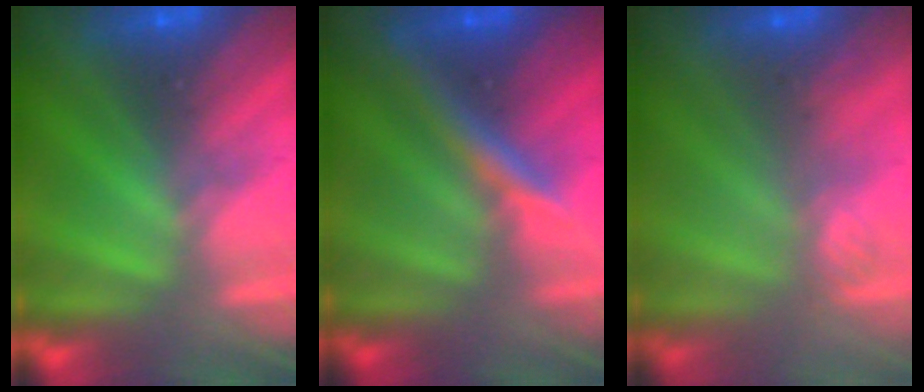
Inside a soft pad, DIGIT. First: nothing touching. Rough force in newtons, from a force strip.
{"total": 2.4}
{"total": 2.7}